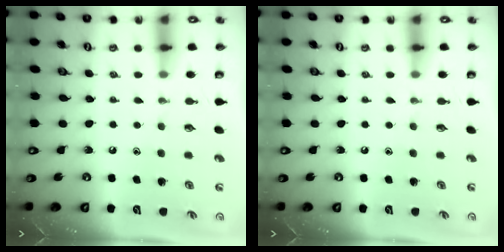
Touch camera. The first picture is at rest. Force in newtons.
{"total": 0.0}